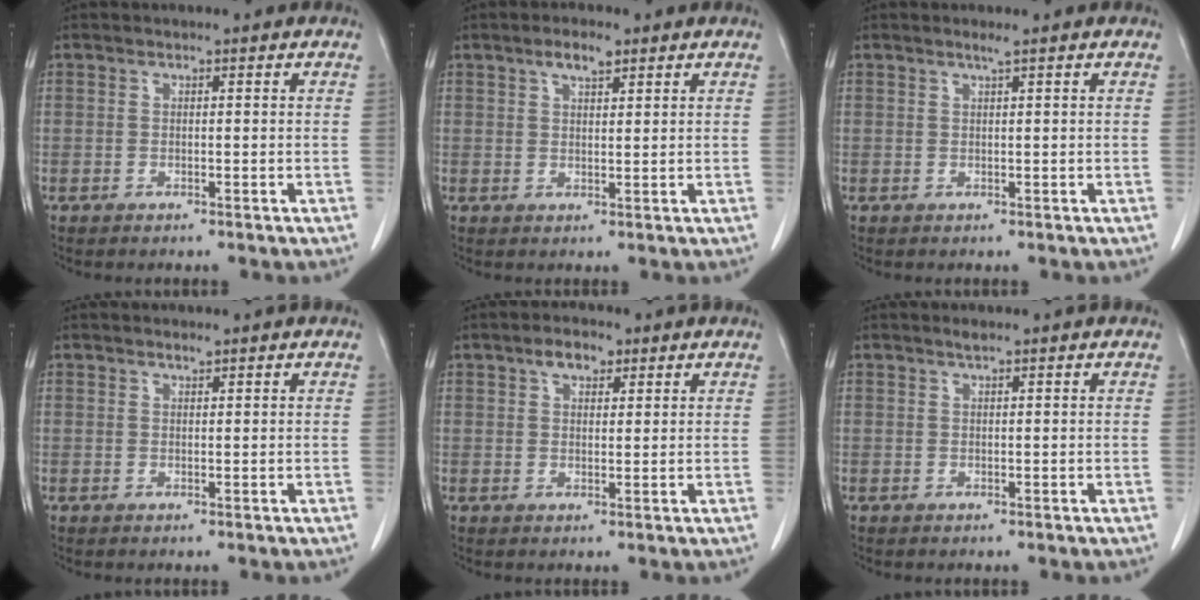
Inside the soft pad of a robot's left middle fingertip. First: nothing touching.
{"total": 3.2, "force": [2.0, 1.0, 2.2], "torque": [-0.042, 0.004, 0.035]}
{"total": 0.8, "force": [0.6, -0.3, 0.5], "torque": [-0.019, -0.005, 0.016]}
{"total": 0.7, "force": [0.6, 0.1, 0.3], "torque": [-0.013, -0.003, 0.012]}
{"total": 3.5, "force": [2.1, 1.7, 2.2], "torque": [-0.040, 0.010, 0.036]}
{"total": 0.8, "force": [0.6, 0.0, 0.5], "torque": [-0.013, 0.000, 0.014]}